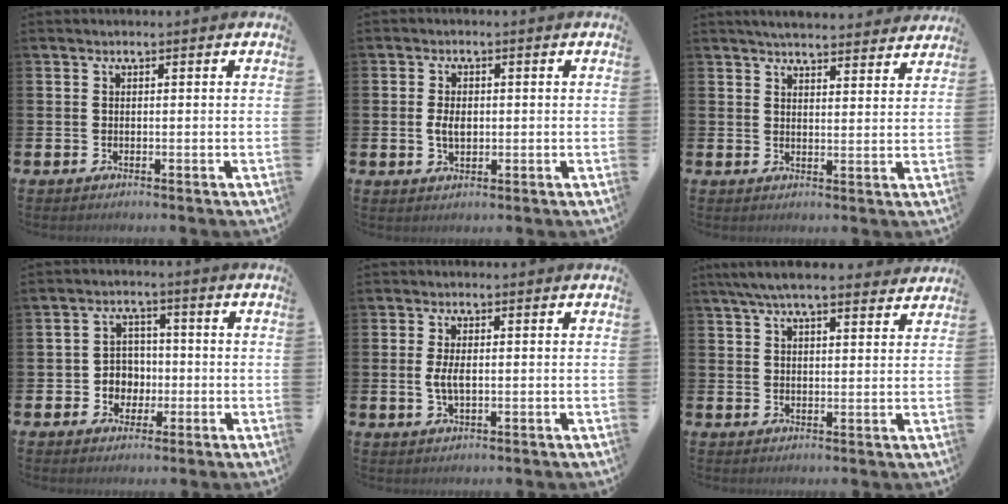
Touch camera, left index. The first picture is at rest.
{"total": 3.0, "force": [0.0, 1.9, 2.3], "torque": [-0.035, 0.002, -0.003]}
{"total": 4.6, "force": [4.5, 0.3, 0.6], "torque": [-0.006, -0.030, 0.078]}
{"total": 4.0, "force": [-0.5, 3.8, 1.0], "torque": [-0.023, 0.001, -0.018]}
{"total": 2.9, "force": [0.1, 1.3, 2.6], "torque": [-0.048, 0.003, -0.002]}
{"total": 6.3, "force": [5.6, 1.2, 2.6], "torque": [-0.060, -0.014, 0.102]}